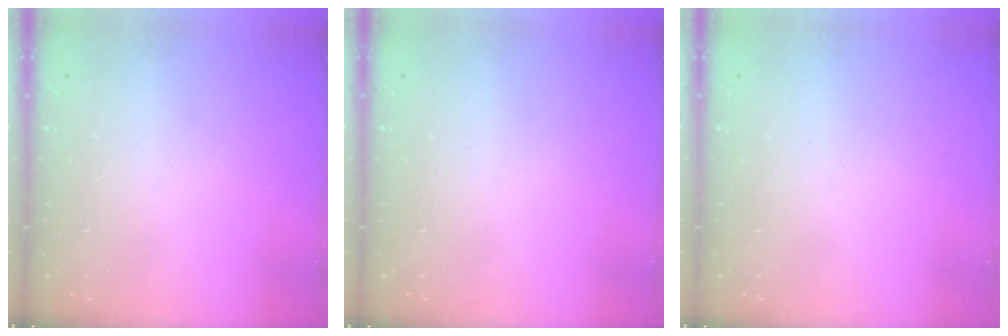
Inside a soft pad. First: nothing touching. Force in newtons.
{"total": 0.0}
{"total": 0.0}